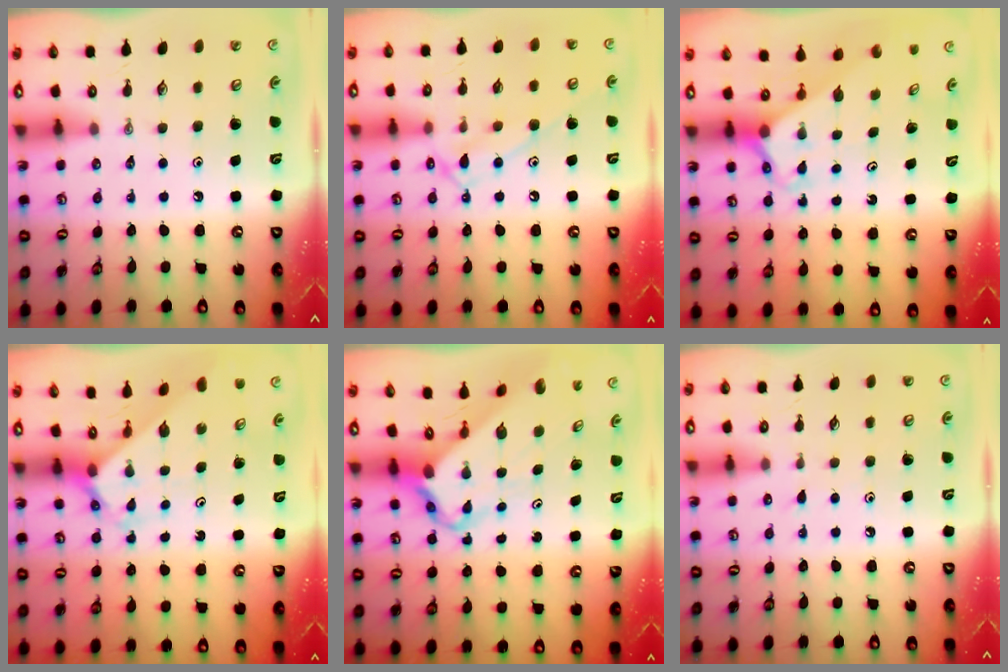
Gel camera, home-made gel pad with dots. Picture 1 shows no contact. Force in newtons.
{"total": 12.0, "press": 12.0, "slide": 0.7}
{"total": 2.4, "press": 2.4, "slide": 0.1}
{"total": 2.2, "press": 2.2, "slide": 0.2}
{"total": 5.2, "press": 5.2, "slide": 0.7}
{"total": 4.3, "press": 4.2, "slide": 0.5}